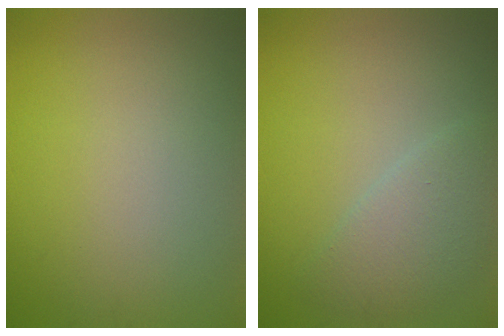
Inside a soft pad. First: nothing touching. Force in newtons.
{"total": 2.9, "press": 2.9, "slide": 0.2}